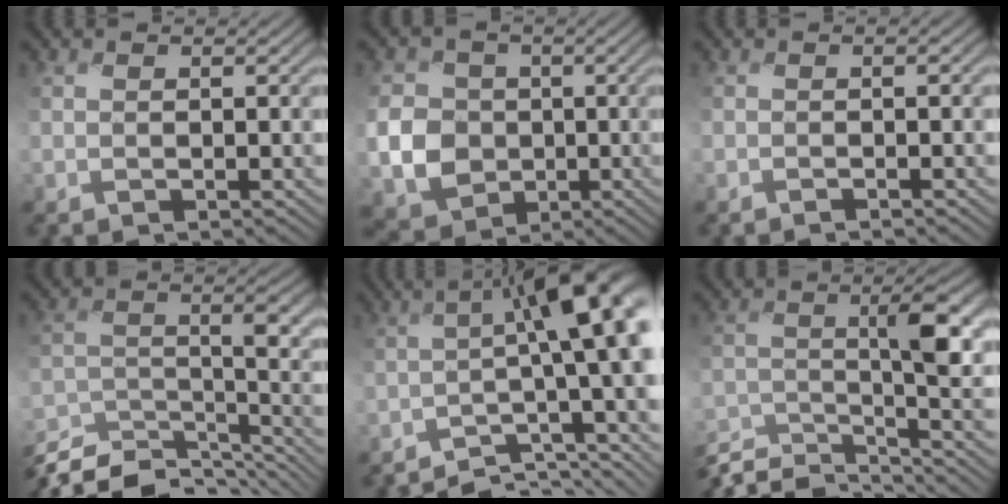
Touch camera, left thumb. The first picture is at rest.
{"total": 8.7, "force": [-1.4, 7.8, 3.4], "torque": [-0.111, -0.028, -0.041]}
{"total": 0.9, "force": [-0.7, -0.4, -0.1], "torque": [-0.002, 0.000, -0.020]}
{"total": 10.7, "force": [-10.0, 2.2, 3.2], "torque": [-0.082, 0.003, -0.176]}
{"total": 11.2, "force": [-4.9, 3.1, 9.6], "torque": [-0.134, 0.001, -0.084]}
{"total": 8.0, "force": [-6.1, 1.3, 5.0], "torque": [-0.082, -0.009, -0.129]}